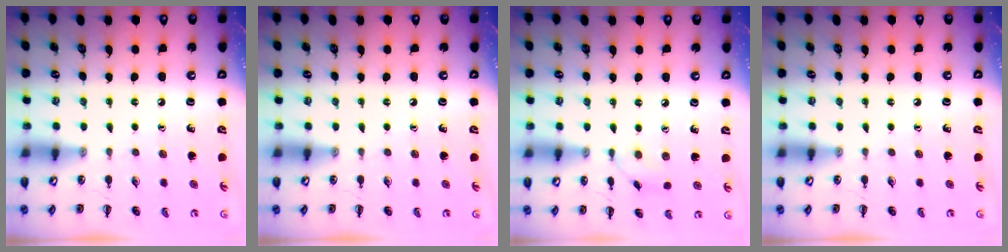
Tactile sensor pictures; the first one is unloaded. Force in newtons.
{"total": 0.0}
{"total": 5.1, "press": 4.6, "slide": 2.1}
{"total": 0.0}